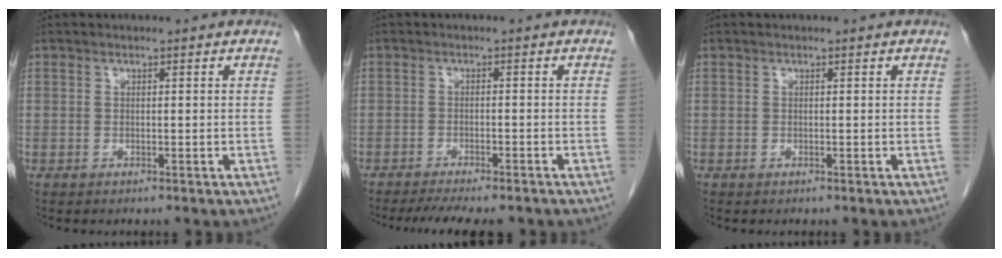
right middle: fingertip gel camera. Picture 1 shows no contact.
{"total": 8.8, "force": [-7.6, 1.7, 4.1], "torque": [-0.055, -0.010, -0.105]}
{"total": 0.0}